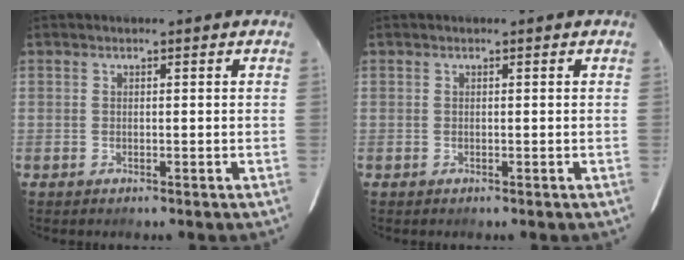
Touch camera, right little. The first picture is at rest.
{"total": 0.0}